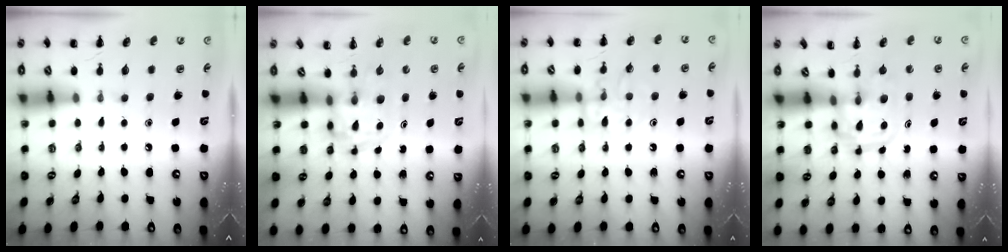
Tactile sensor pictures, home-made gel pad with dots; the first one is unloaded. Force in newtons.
{"total": 3.6, "press": 3.5, "slide": 0.6}
{"total": 12.4, "press": 12.4, "slide": 0.9}
{"total": 2.9, "press": 2.9, "slide": 0.3}